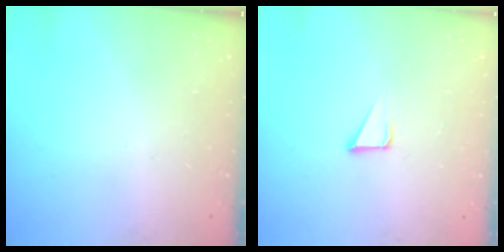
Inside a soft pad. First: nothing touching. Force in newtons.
{"total": 2.1, "press": 2.1, "slide": 0.1}